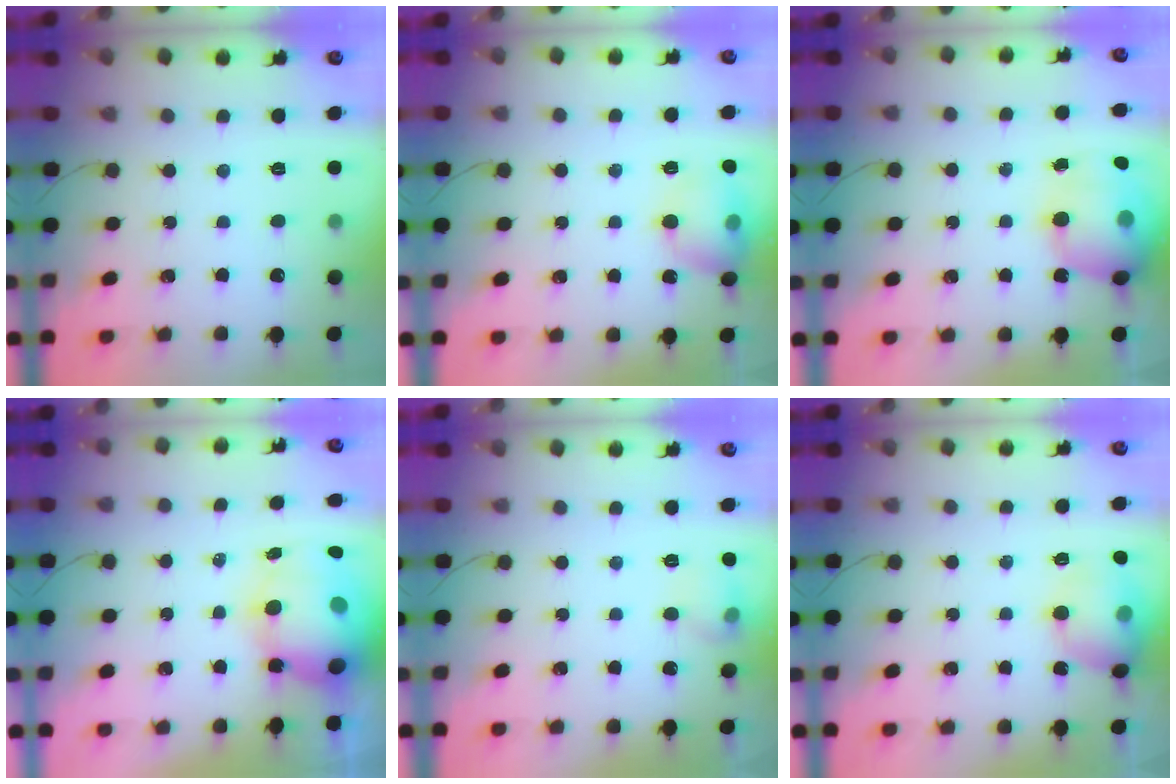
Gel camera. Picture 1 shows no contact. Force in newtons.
{"total": 12.3, "press": 12.1, "slide": 2.0}
{"total": 21.0, "press": 20.7, "slide": 3.6}
{"total": 17.1, "press": 16.6, "slide": 4.3}
{"total": 6.5, "press": 6.4, "slide": 1.3}
{"total": 13.8, "press": 13.6, "slide": 2.8}